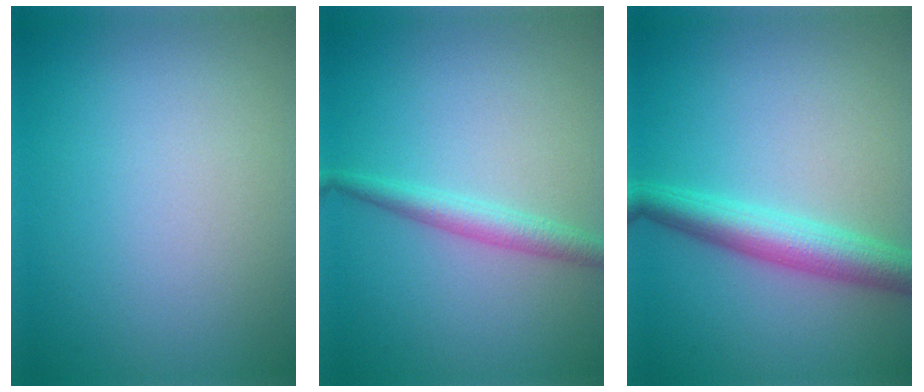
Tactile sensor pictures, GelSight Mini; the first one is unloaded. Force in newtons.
{"total": 2.3, "press": 2.3, "slide": 0.0}
{"total": 4.4, "press": 4.4, "slide": 0.2}